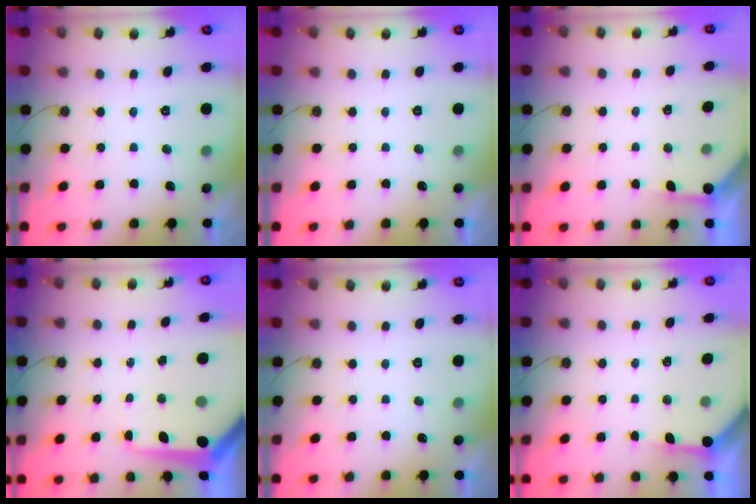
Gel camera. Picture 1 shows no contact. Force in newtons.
{"total": 0.0}
{"total": 2.4, "press": 2.4, "slide": 0.4}
{"total": 10.1, "press": 10.0, "slide": 1.0}
{"total": 0.0}
{"total": 3.2, "press": 3.2, "slide": 0.4}